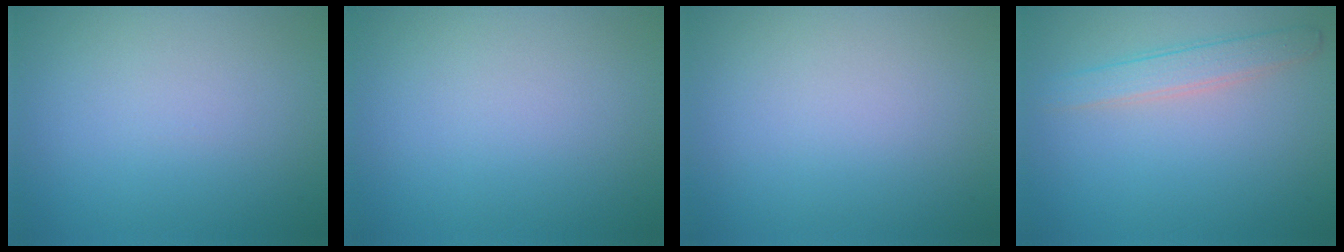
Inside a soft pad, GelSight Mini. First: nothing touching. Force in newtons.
{"total": 0.0}
{"total": 0.0}
{"total": 2.5, "press": 2.4, "slide": 0.1}